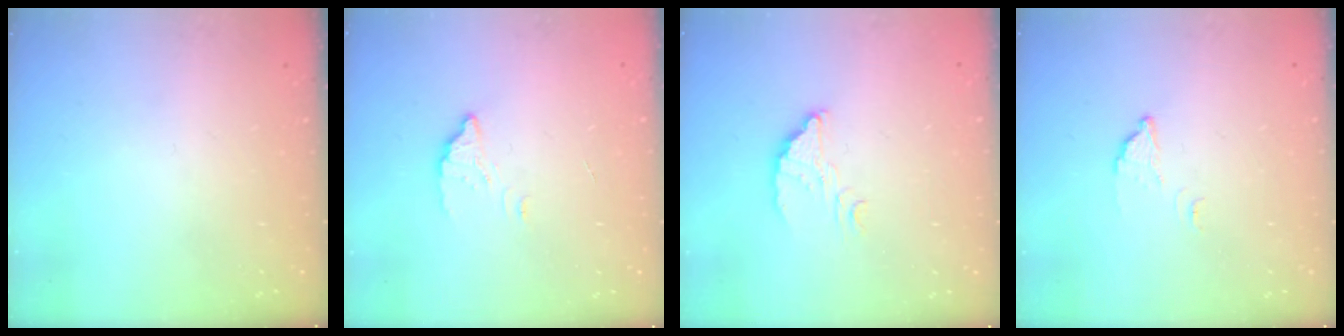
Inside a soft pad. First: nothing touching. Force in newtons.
{"total": 2.9, "press": 2.9, "slide": 0.2}
{"total": 3.7, "press": 3.7, "slide": 0.1}
{"total": 2.5, "press": 2.5, "slide": 0.1}